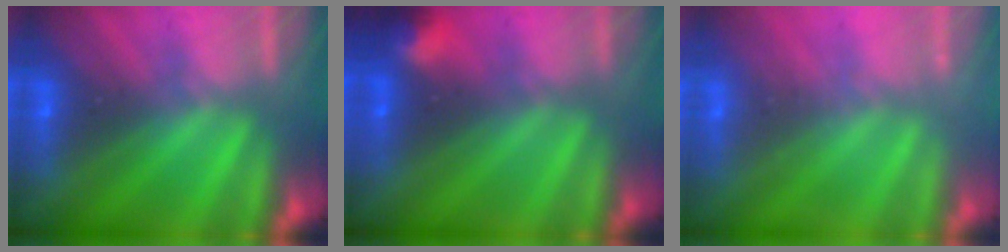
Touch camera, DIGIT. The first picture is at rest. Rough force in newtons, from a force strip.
{"total": 2.8}
{"total": 2.4}